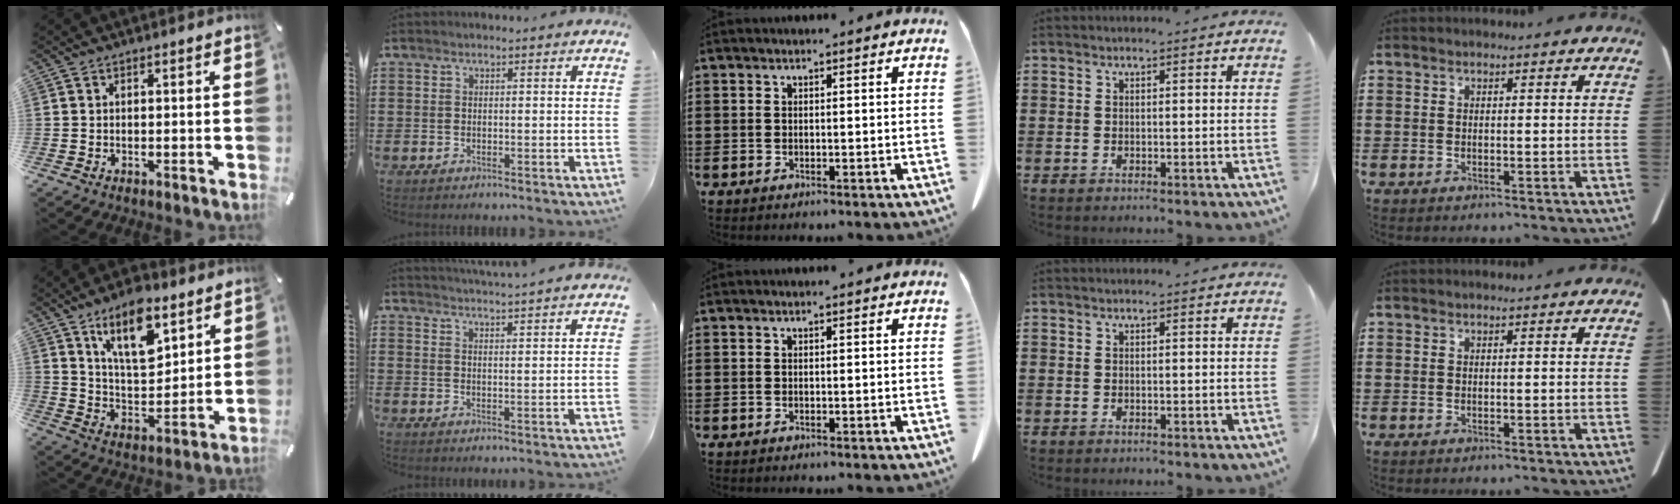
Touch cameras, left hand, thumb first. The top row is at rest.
{"thumb": {"total": 15.3, "force": [9.1, 7.4, 9.8], "torque": [-0.155, -0.036, 0.157]}, "index": {"total": 3.5, "force": [3.4, -0.8, 0.0], "torque": [-0.011, -0.020, 0.061]}}